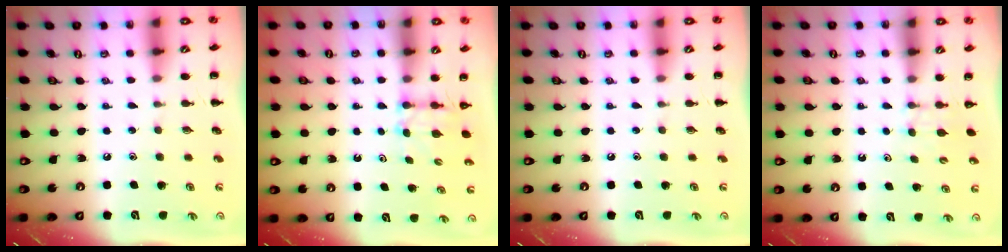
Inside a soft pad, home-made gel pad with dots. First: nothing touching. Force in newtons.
{"total": 2.8, "press": 2.6, "slide": 1.1}
{"total": 0.0}
{"total": 2.6, "press": 2.4, "slide": 1.0}